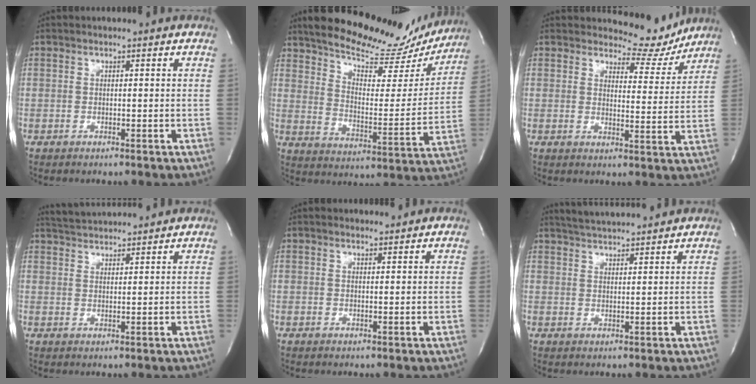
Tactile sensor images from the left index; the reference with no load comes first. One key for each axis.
{"total": 20.7, "fx": 18.5, "fy": 5.7, "fz": 7.2, "tx": -0.105, "ty": -0.021, "tz": 0.251}
{"total": 6.9, "fx": 6.7, "fy": 1.9, "fz": 0.0, "tx": 0.006, "ty": -0.027, "tz": 0.081}
{"total": 6.6, "fx": 6.5, "fy": 0.3, "fz": 1.3, "tx": -0.033, "ty": 0.028, "tz": 0.108}
{"total": 1.3, "fx": 1.2, "fy": 0.5, "fz": 0.2, "tx": -0.010, "ty": 0.002, "tz": 0.019}
{"total": 7.5, "fx": 7.2, "fy": 0.3, "fz": 2.3, "tx": -0.048, "ty": 0.024, "tz": 0.115}